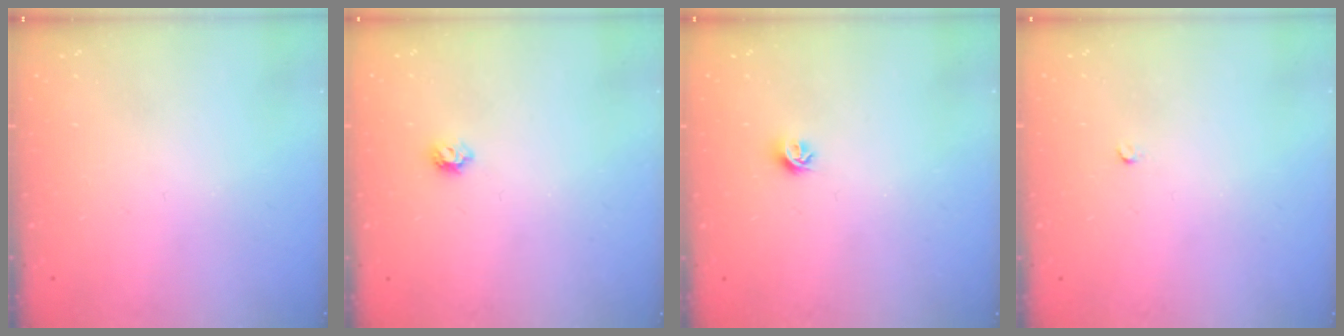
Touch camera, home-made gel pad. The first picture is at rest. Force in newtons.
{"total": 4.9, "press": 4.9, "slide": 0.8}
{"total": 6.0, "press": 5.9, "slide": 0.7}
{"total": 2.0, "press": 2.0, "slide": 0.3}